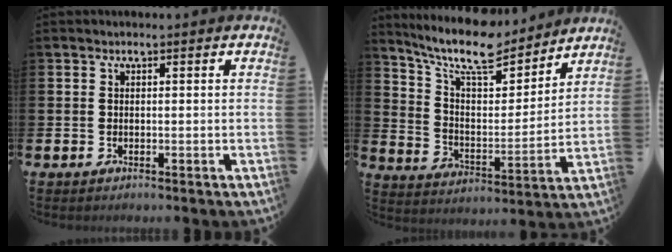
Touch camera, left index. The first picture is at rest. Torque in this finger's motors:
{"motor_torque": [1.10, -1.04, 0.45, 0.21]}